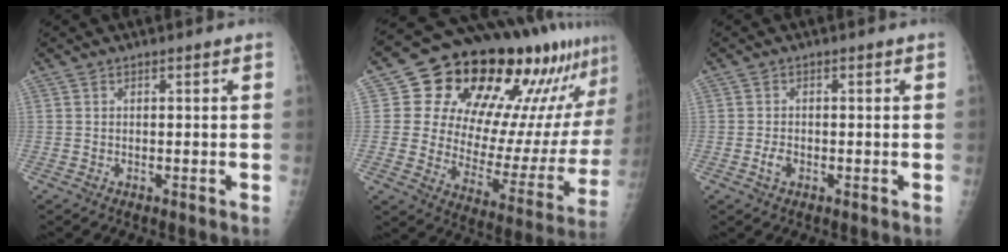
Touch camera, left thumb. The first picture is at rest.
{"total": 27.7, "force": [16.8, 12.6, 18.2], "torque": [-0.232, -0.048, 0.245]}
{"total": 2.0, "force": [-0.7, 1.3, 1.3], "torque": [-0.022, 0.003, -0.014]}